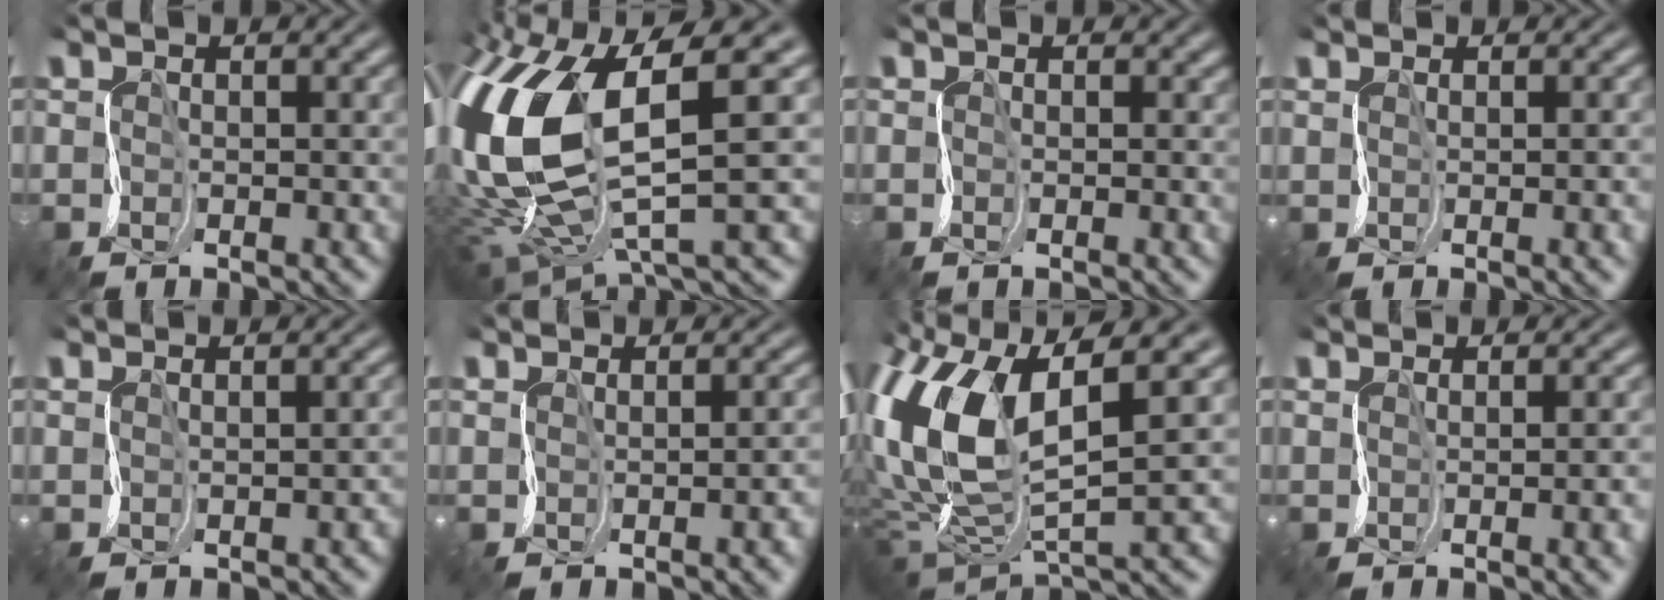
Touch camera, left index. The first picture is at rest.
{"total": 11.8, "force": [2.2, 5.2, 10.3], "torque": [-0.252, -0.023, 0.050]}
{"total": 0.7, "force": [0.2, -0.3, -0.6], "torque": [0.005, 0.000, 0.006]}
{"total": 3.8, "force": [0.1, 1.7, 3.4], "torque": [-0.020, 0.006, 0.007]}
{"total": 1.9, "force": [-0.4, 1.1, 1.4], "torque": [-0.007, 0.010, 0.010]}
{"total": 4.5, "force": [-0.3, 2.3, 3.8], "torque": [-0.007, 0.014, 0.000]}
{"total": 9.3, "force": [2.9, 4.0, 7.9], "torque": [-0.194, 0.004, 0.059]}
{"total": 5.5, "force": [-0.2, 2.4, 4.9], "torque": [-0.026, 0.011, 0.005]}